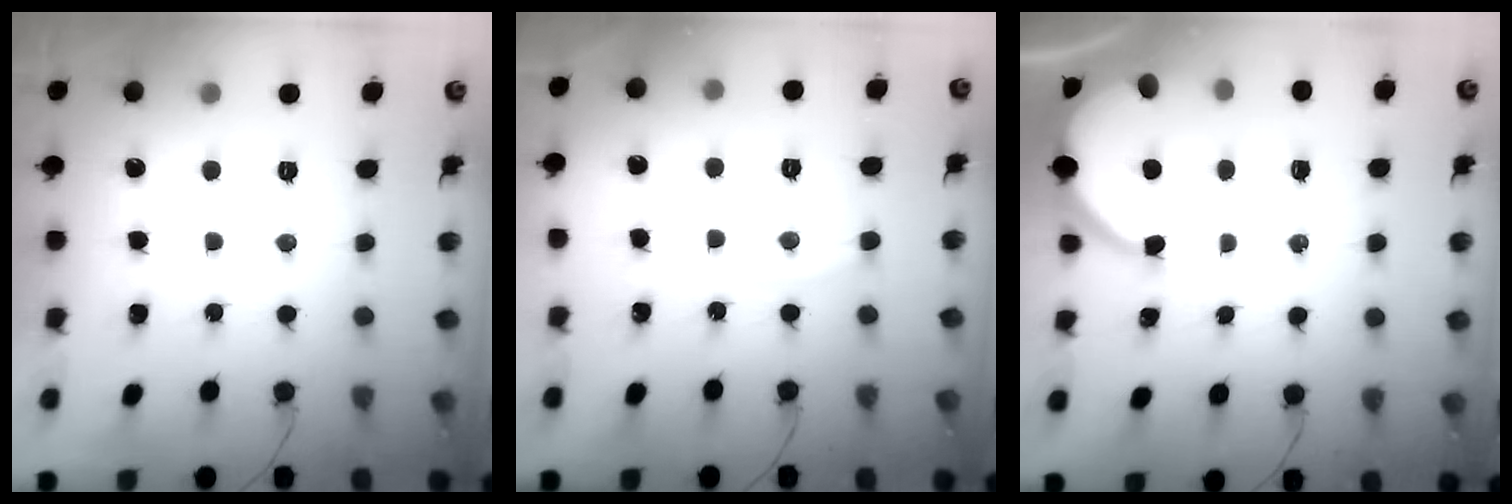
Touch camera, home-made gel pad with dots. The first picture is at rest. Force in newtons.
{"total": 5.3, "press": 5.3, "slide": 0.5}
{"total": 6.7, "press": 6.7, "slide": 0.7}